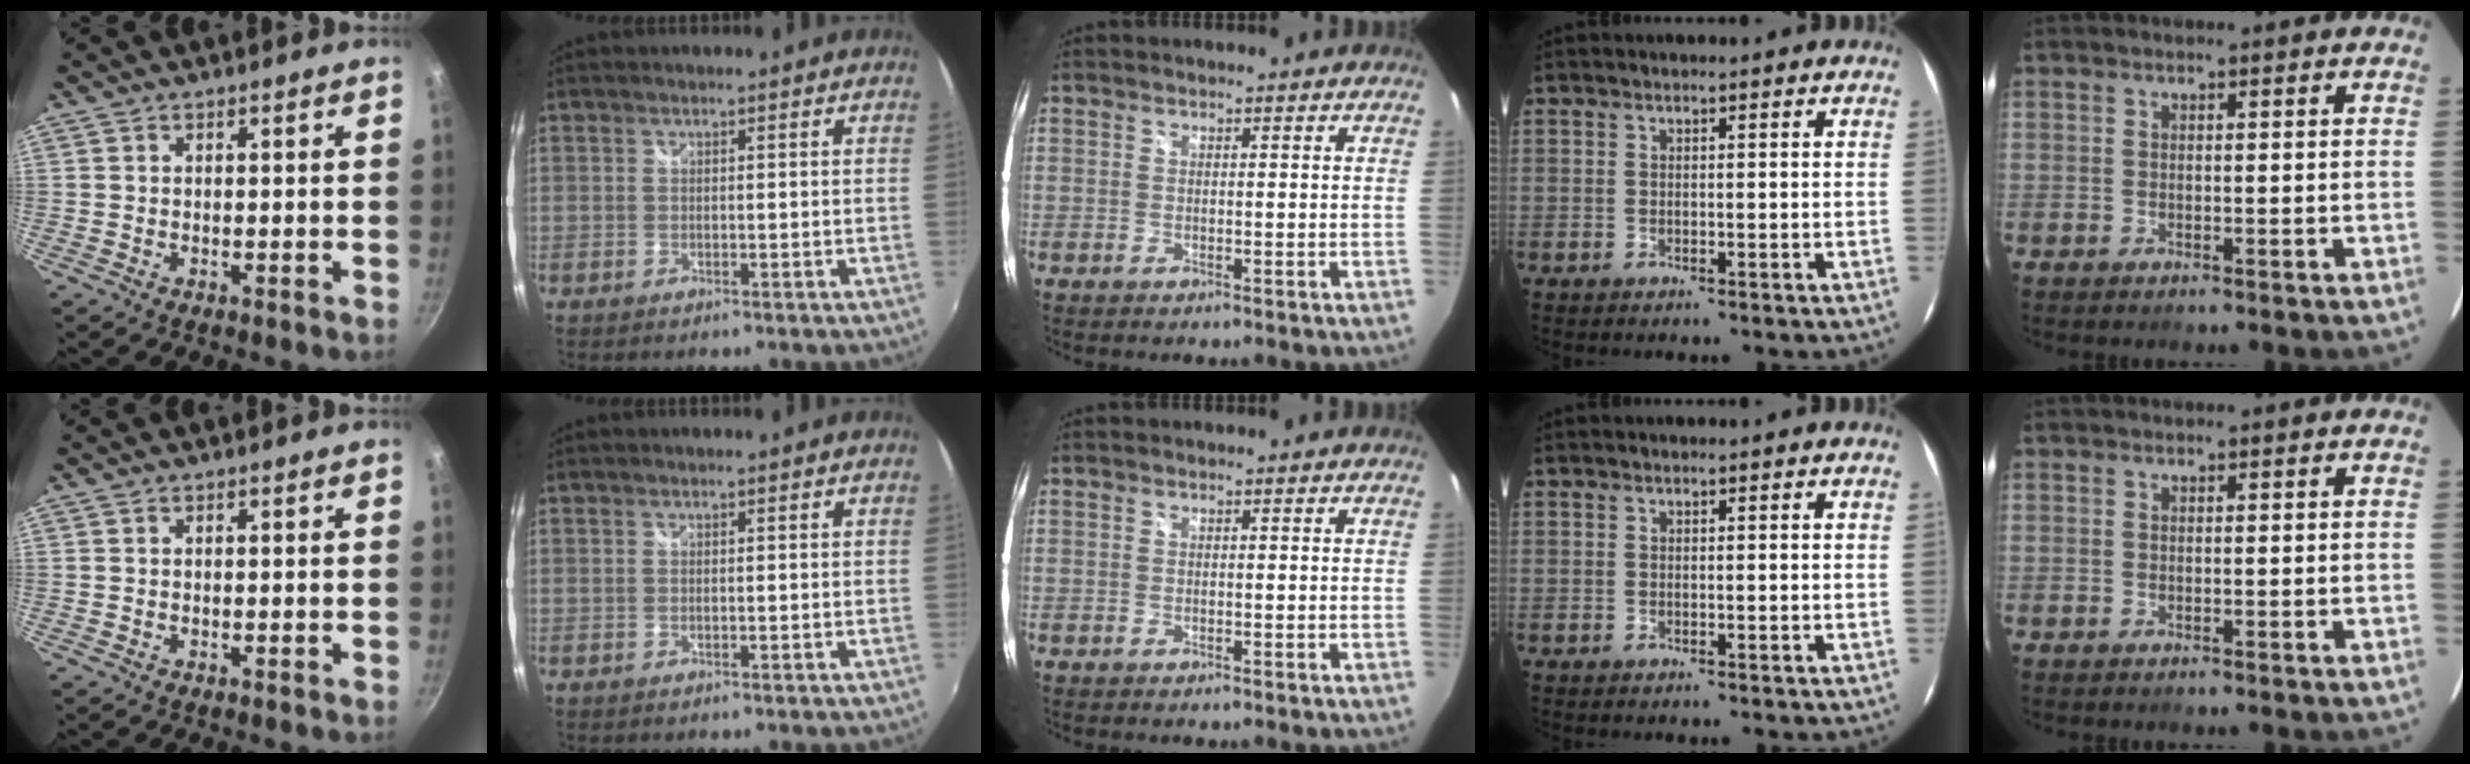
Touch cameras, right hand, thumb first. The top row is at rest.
{}